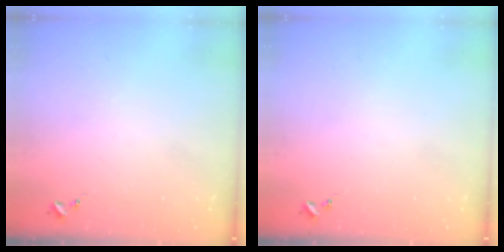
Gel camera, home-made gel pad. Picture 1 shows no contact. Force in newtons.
{"total": 0.0}